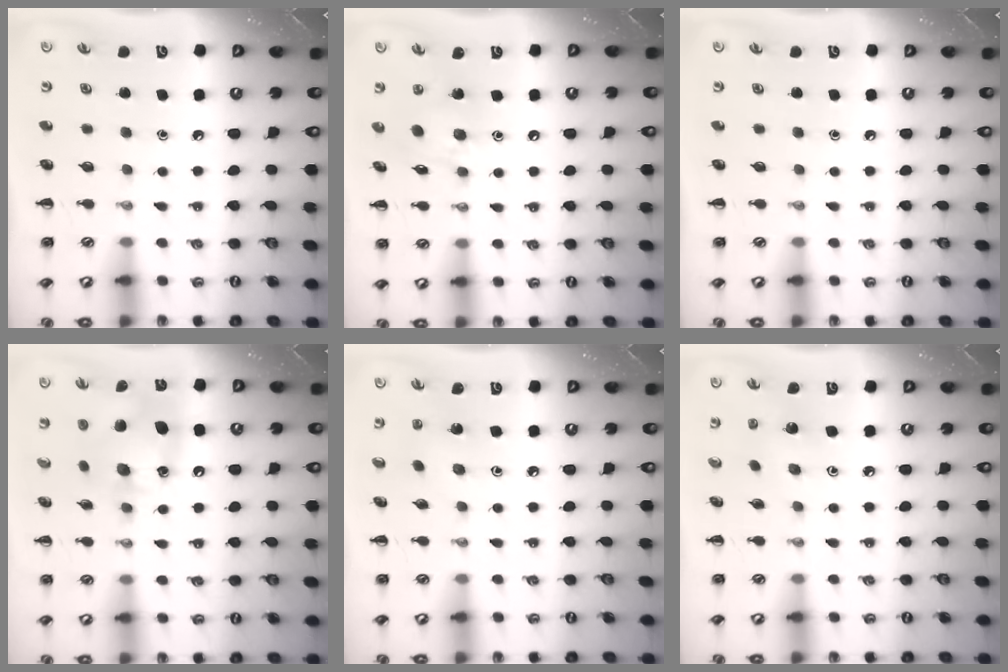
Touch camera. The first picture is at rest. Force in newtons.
{"total": 10.3, "press": 10.2, "slide": 1.1}
{"total": 0.0}
{"total": 12.7, "press": 12.5, "slide": 1.8}
{"total": 1.4, "press": 1.2, "slide": 0.6}
{"total": 2.1, "press": 2.0, "slide": 0.7}